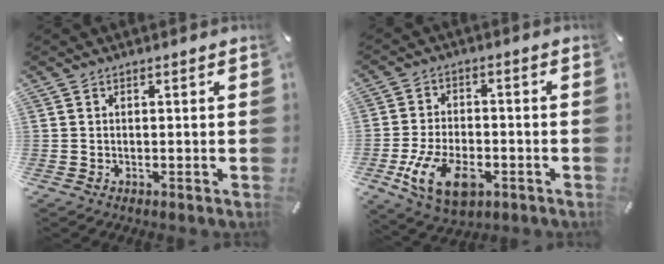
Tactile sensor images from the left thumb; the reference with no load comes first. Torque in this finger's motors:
{"motor_torque": [0.55, 1.00, 0.10, 0.02, 0.00]}